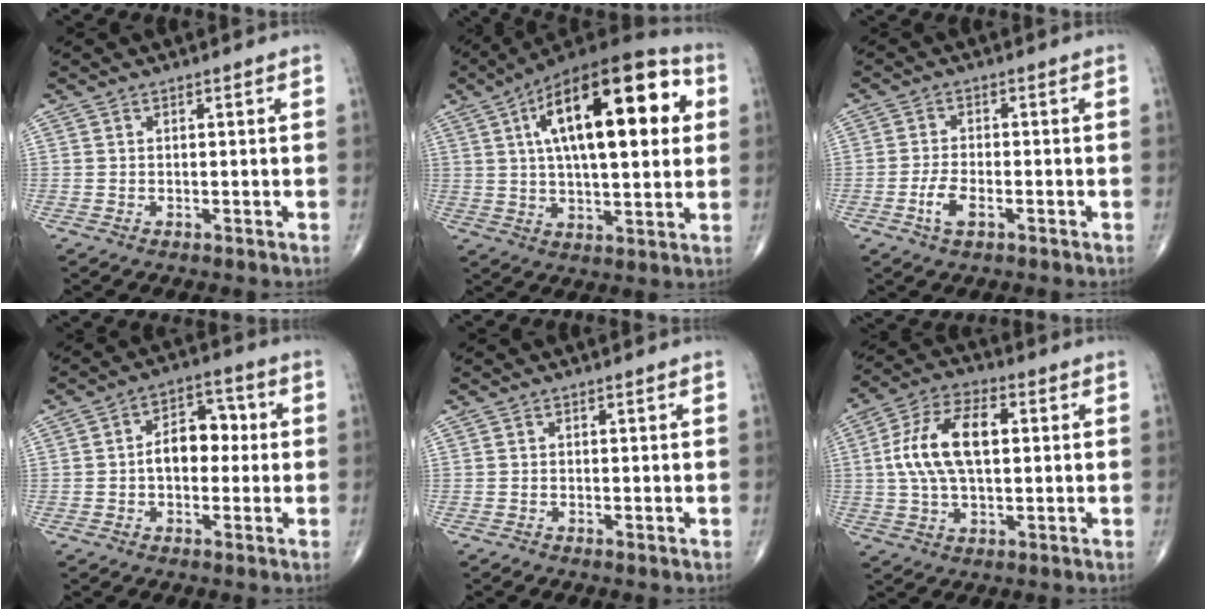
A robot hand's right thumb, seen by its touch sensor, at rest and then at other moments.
{"total": 25.4, "force": [6.7, 10.2, 22.3], "torque": [-0.339, 0.016, 0.094]}
{"total": 4.1, "force": [-1.8, 1.6, 3.3], "torque": [-0.072, 0.008, -0.033]}
{"total": 8.2, "force": [-0.1, 5.3, 6.2], "torque": [-0.069, 0.026, -0.011]}
{"total": 0.0}
{"total": 13.4, "force": [1.7, 6.9, 11.4], "torque": [-0.222, 0.020, 0.027]}